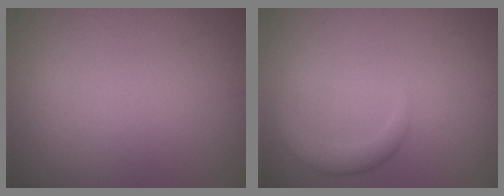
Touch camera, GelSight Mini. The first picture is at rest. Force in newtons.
{"total": 2.1, "press": 2.1, "slide": 0.2}